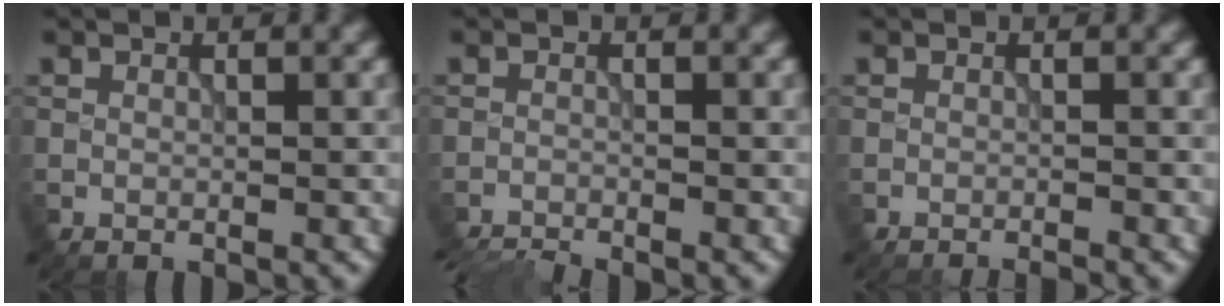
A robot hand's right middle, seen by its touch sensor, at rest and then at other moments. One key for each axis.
{"total": 4.0, "fx": -3.9, "fy": 0.3, "fz": 1.0, "tx": -0.024, "ty": -0.018, "tz": -0.072}
{"total": 1.5, "fx": -1.4, "fy": 0.1, "fz": 0.6, "tx": 0.000, "ty": -0.001, "tz": -0.024}